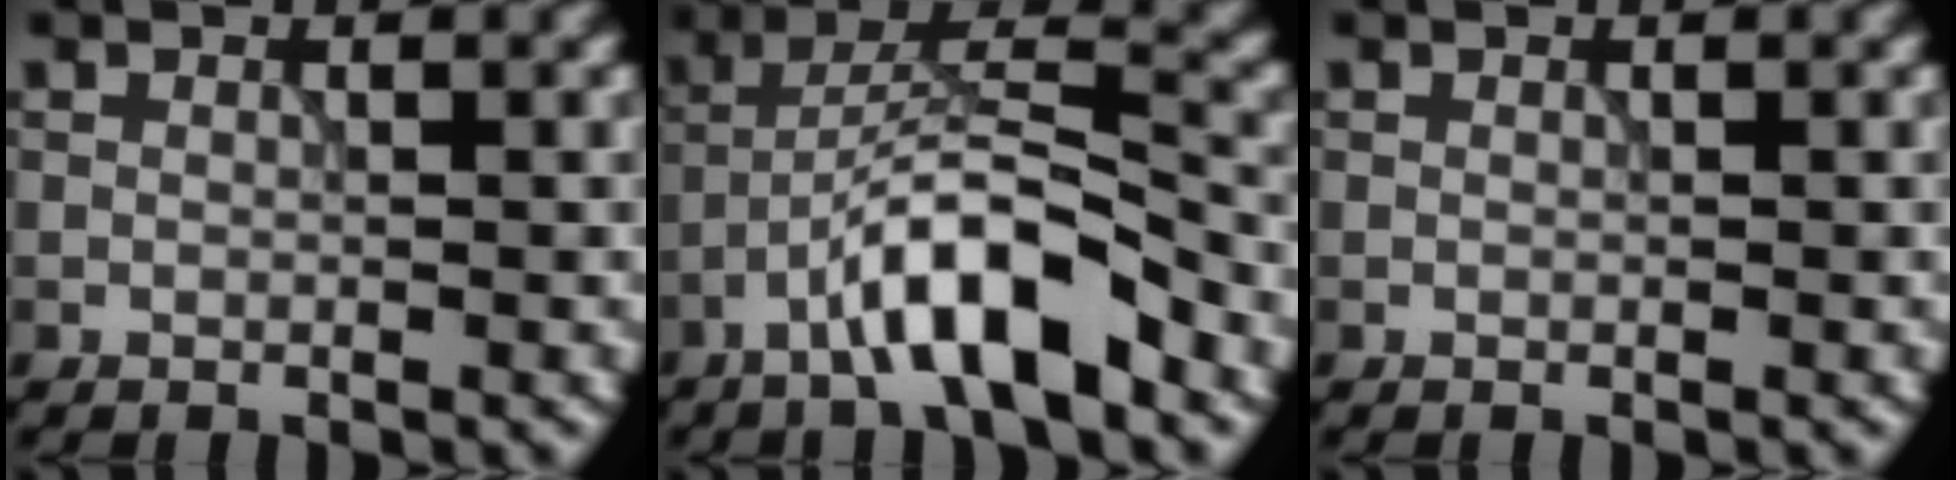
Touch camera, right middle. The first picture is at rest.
{"total": 7.9, "force": [-4.4, 1.8, 6.3], "torque": [-0.104, 0.020, -0.078]}
{"total": 0.0}